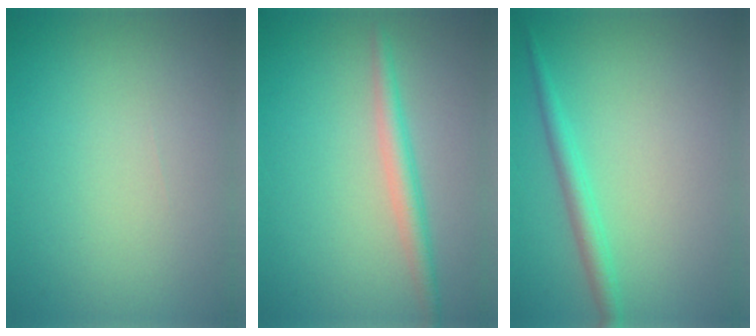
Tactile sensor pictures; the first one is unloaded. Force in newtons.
{"total": 2.3, "press": 2.3, "slide": 0.1}
{"total": 2.1, "press": 2.1, "slide": 0.1}